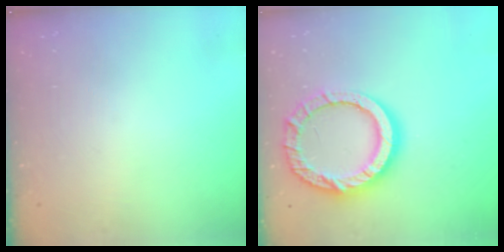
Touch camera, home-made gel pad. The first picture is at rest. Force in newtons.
{"total": 16.8, "press": 16.7, "slide": 1.8}